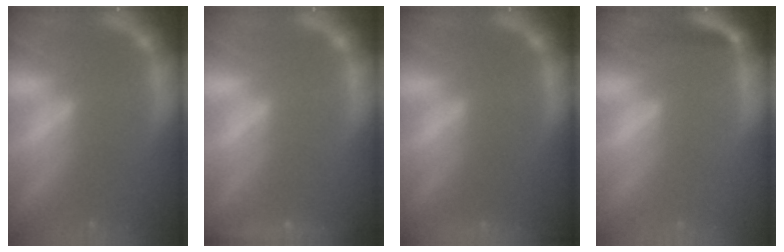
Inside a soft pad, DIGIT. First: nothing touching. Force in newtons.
{"total": 3.0}
{"total": 6.9}
{"total": 3.0}